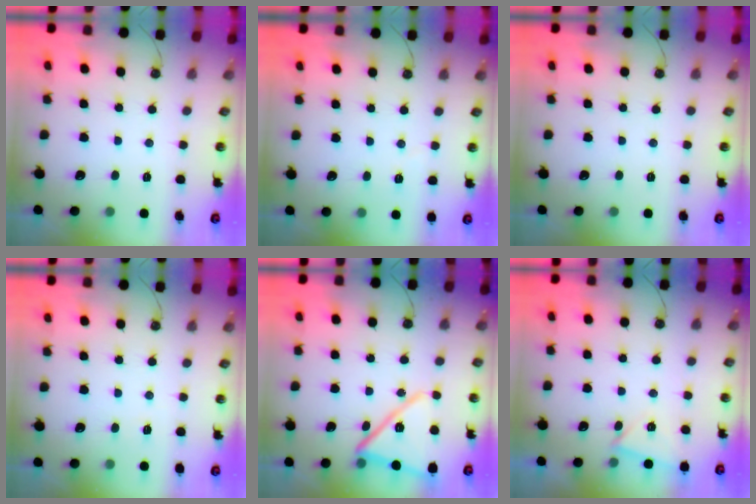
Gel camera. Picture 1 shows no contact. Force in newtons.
{"total": 1.5, "press": 1.5, "slide": 0.5}
{"total": 0.0}
{"total": 2.5, "press": 1.8, "slide": 1.7}
{"total": 15.0, "press": 14.9, "slide": 1.3}
{"total": 3.0, "press": 2.5, "slide": 1.7}